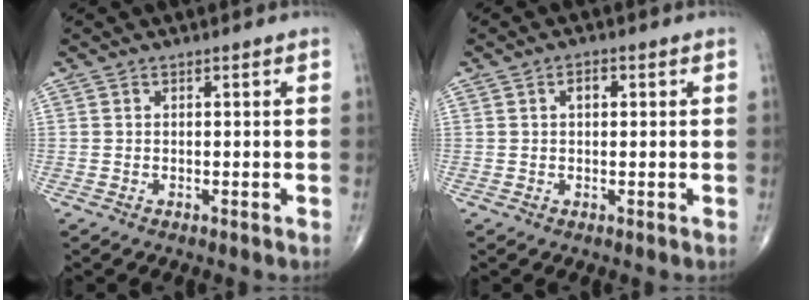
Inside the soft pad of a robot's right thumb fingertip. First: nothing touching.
{"total": 2.2, "force": [0.6, 1.3, 1.7], "torque": [-0.026, 0.006, 0.008]}